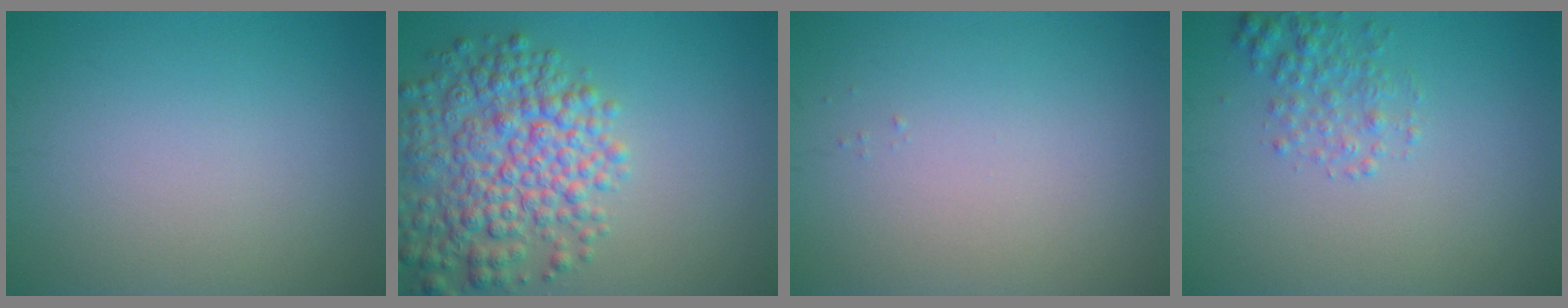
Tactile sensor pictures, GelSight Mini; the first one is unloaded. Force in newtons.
{"total": 7.4, "press": 7.4, "slide": 0.3}
{"total": 0.0}
{"total": 2.0, "press": 2.0, "slide": 0.1}